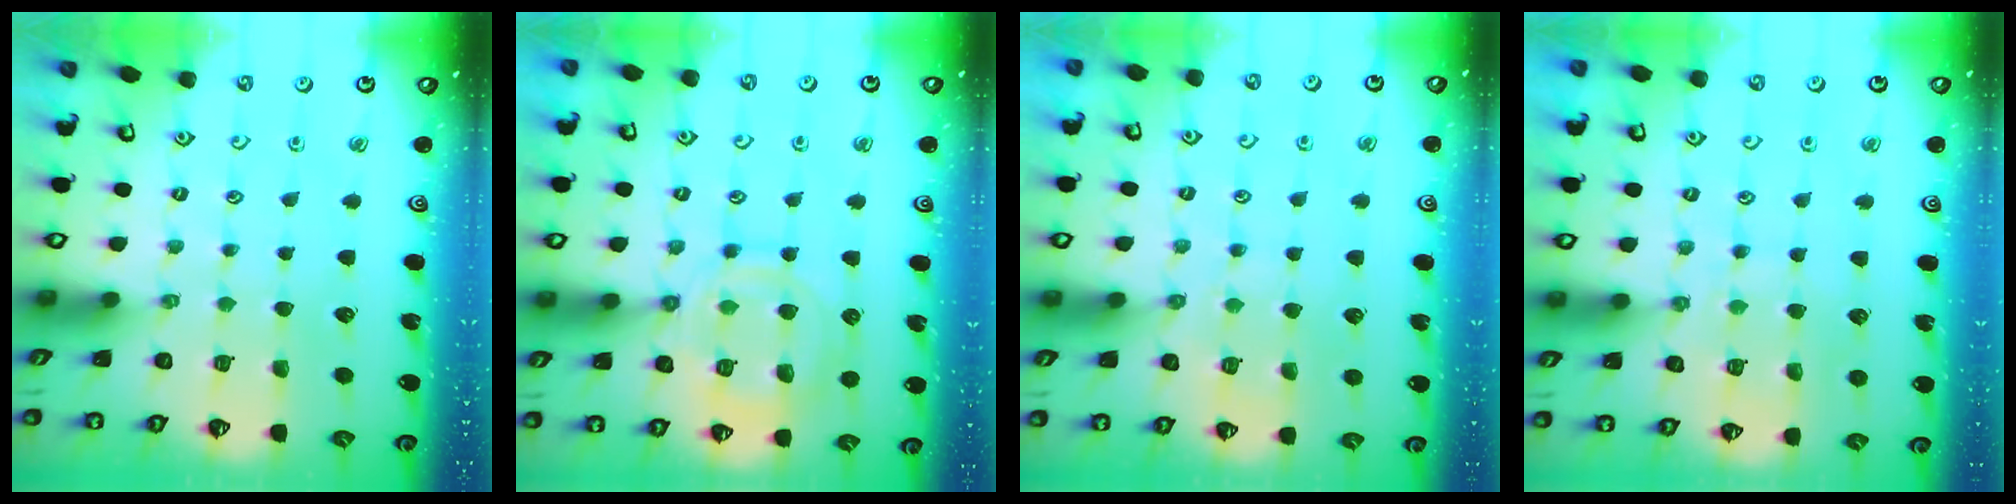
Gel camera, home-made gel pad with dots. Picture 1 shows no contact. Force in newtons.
{"total": 13.1, "press": 13.1, "slide": 1.2}
{"total": 6.3, "press": 6.2, "slide": 0.6}
{"total": 6.5, "press": 6.5, "slide": 0.7}